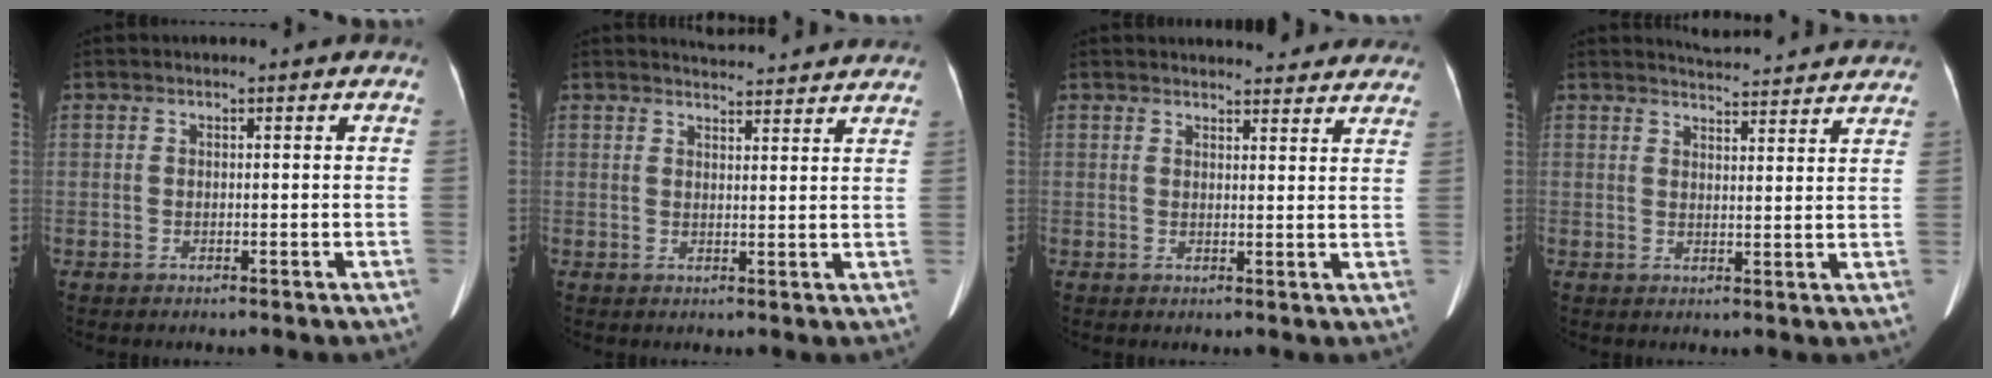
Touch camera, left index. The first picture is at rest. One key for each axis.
{"total": 7.9, "fx": 7.7, "fy": 0.7, "fz": 1.6, "tx": -0.022, "ty": 0.015, "tz": 0.087}
{"total": 11.2, "fx": 10.5, "fy": 2.7, "fz": 3.0, "tx": -0.011, "ty": 0.007, "tz": 0.107}
{"total": 10.4, "fx": 10.1, "fy": 0.9, "fz": 2.3, "tx": -0.031, "ty": 0.010, "tz": 0.118}